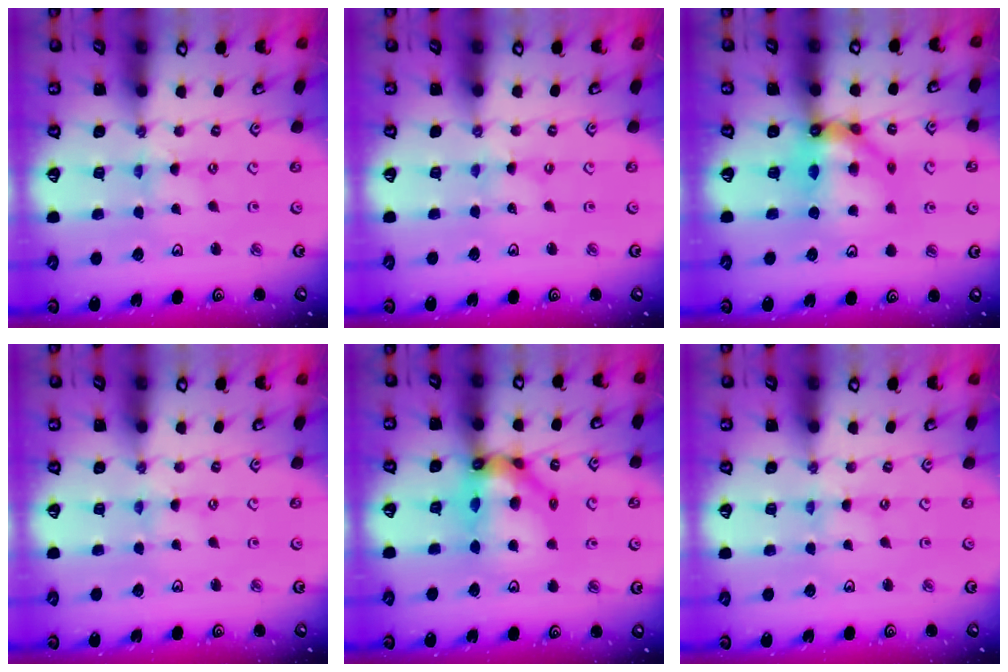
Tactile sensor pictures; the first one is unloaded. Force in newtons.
{"total": 0.0}
{"total": 11.0, "press": 10.9, "slide": 1.5}
{"total": 0.7, "press": 0.6, "slide": 0.3}
{"total": 14.9, "press": 14.7, "slide": 1.9}
{"total": 0.0}